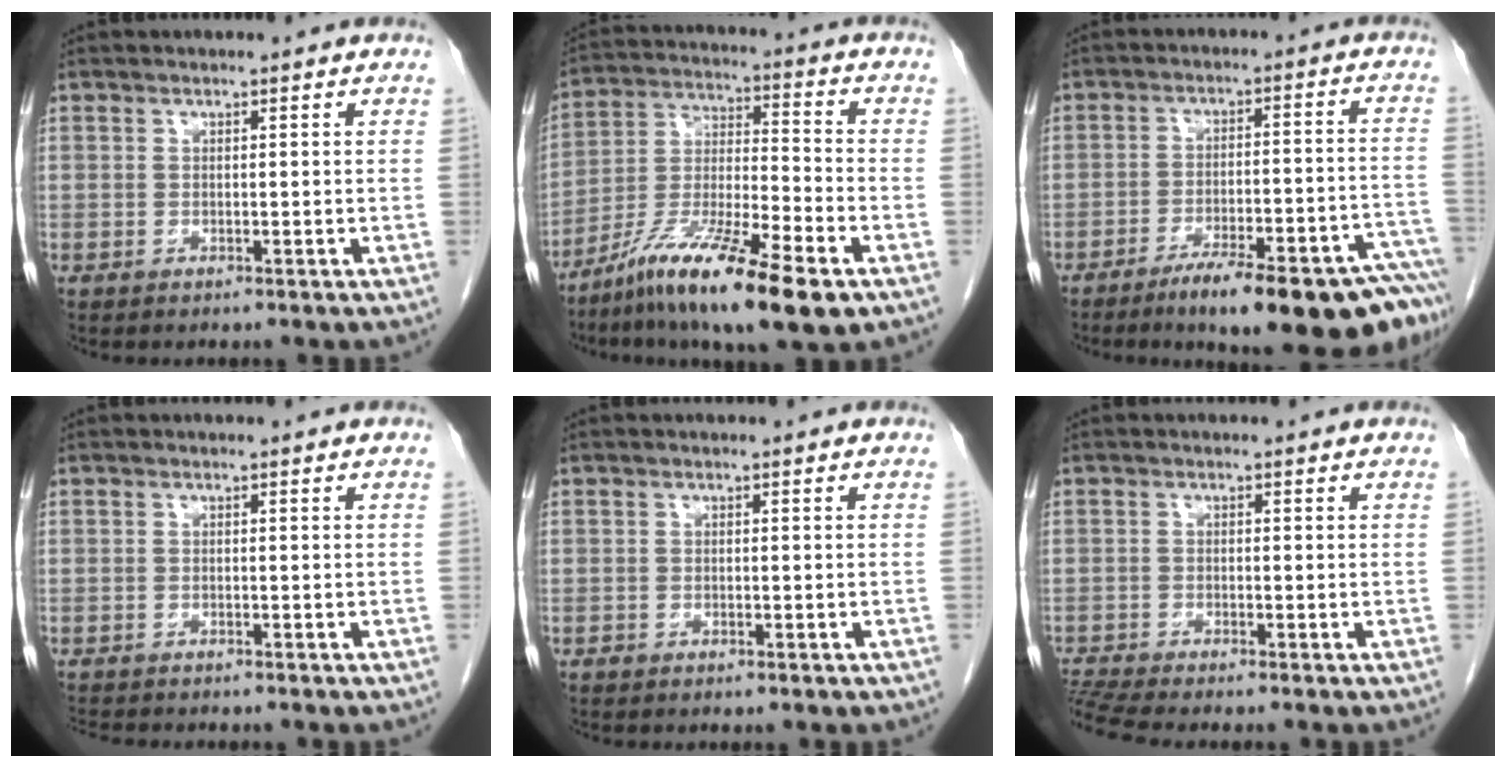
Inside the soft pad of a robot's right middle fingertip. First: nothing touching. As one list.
[{"total": 17.2, "force": [-10.6, 1.8, 13.4], "torque": [-0.254, -0.033, -0.187]}, {"total": 20.4, "force": [-14.8, 2.4, 13.9], "torque": [-0.119, 0.015, -0.207]}, {"total": 3.7, "force": [-3.4, 0.5, 1.4], "torque": [-0.023, -0.011, -0.052]}, {"total": 0.6, "force": [-0.4, 0.3, 0.3], "torque": [-0.010, -0.001, -0.006]}, {"total": 4.5, "force": [-4.1, -1.1, 1.3], "torque": [-0.038, -0.016, -0.079]}]